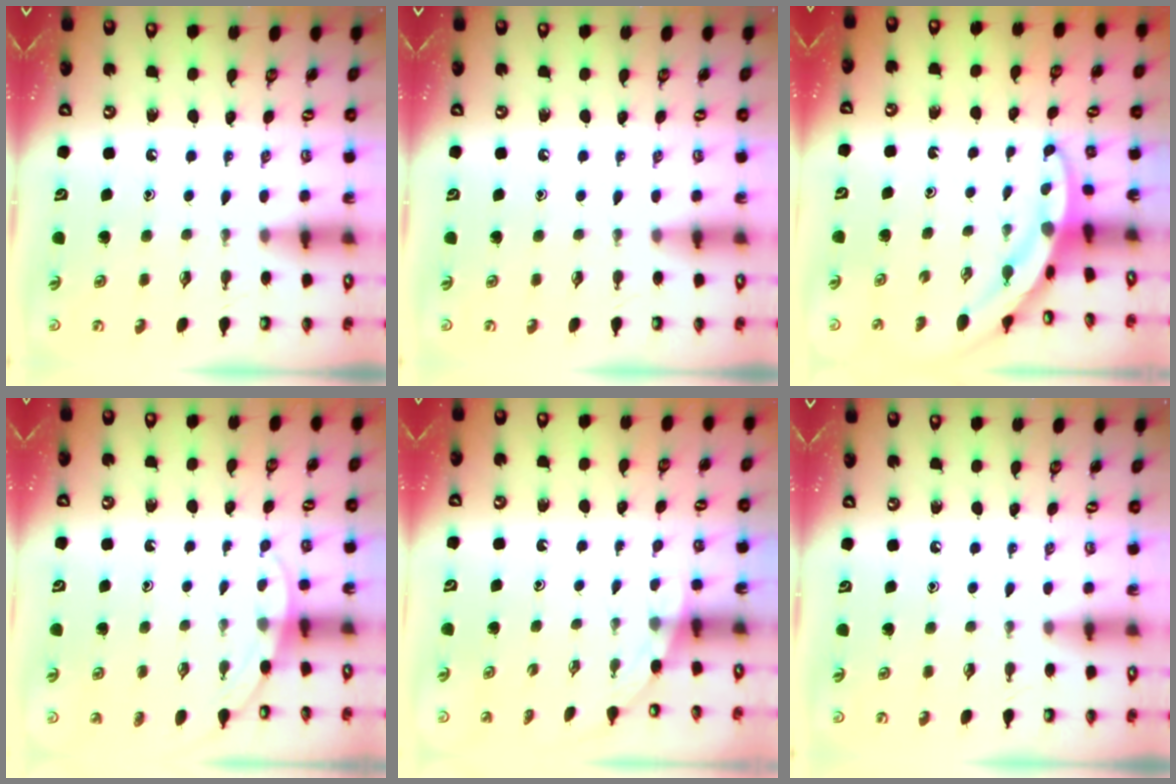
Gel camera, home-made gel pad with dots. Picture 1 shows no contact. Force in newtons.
{"total": 0.0}
{"total": 3.3, "press": 3.3, "slide": 0.1}
{"total": 3.7, "press": 3.7, "slide": 0.3}
{"total": 0.9, "press": 0.9, "slide": 0.2}
{"total": 0.0}